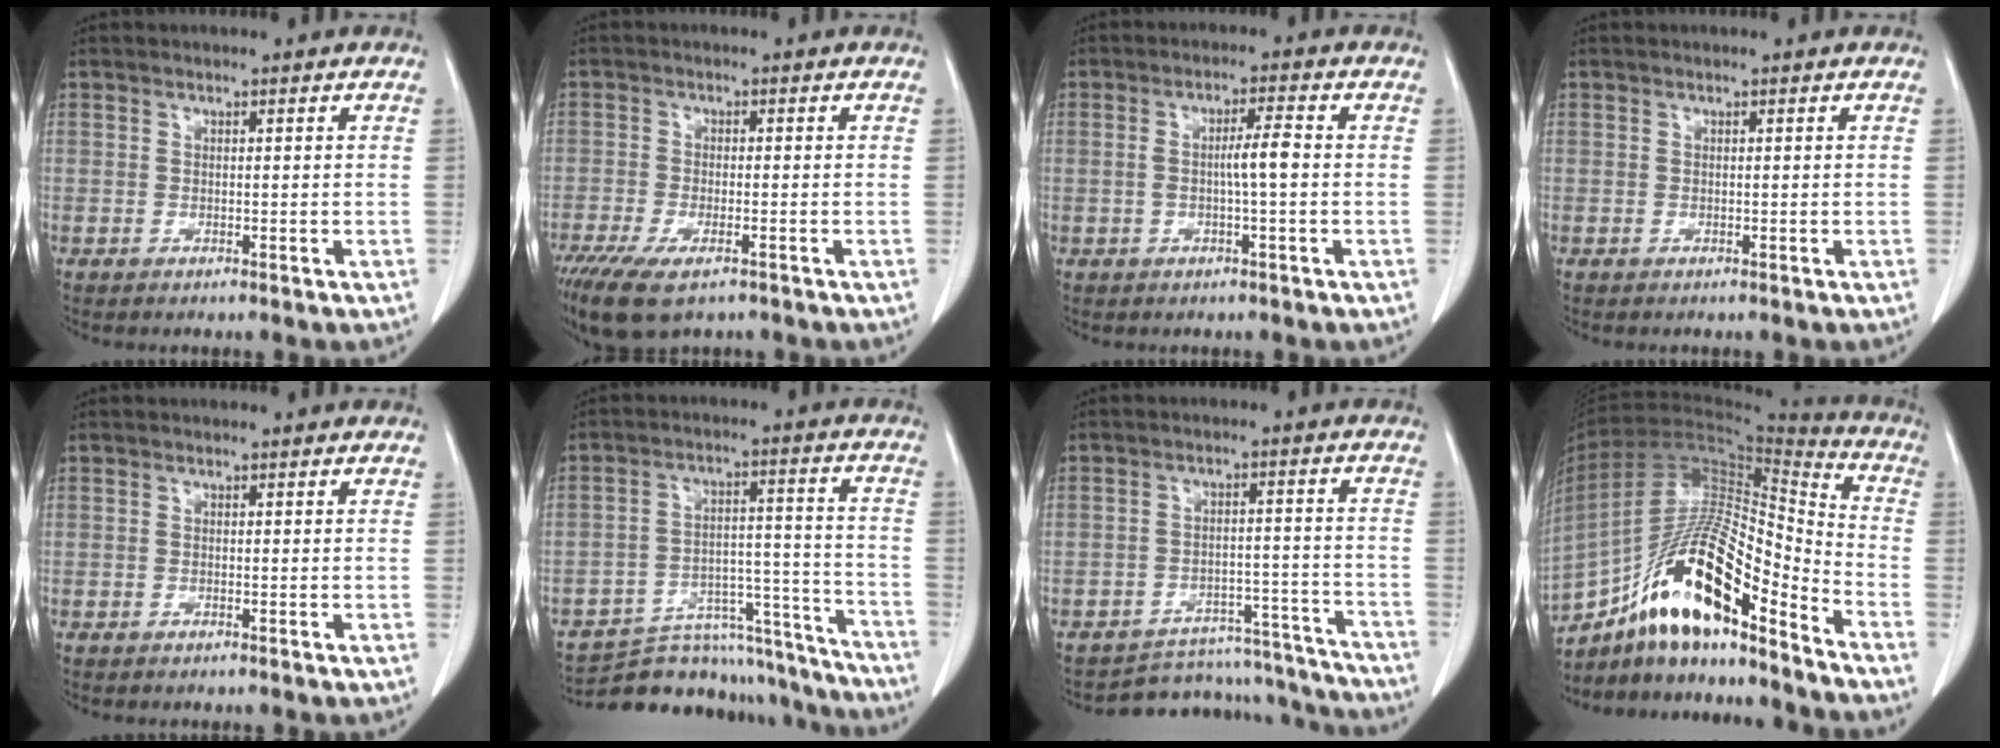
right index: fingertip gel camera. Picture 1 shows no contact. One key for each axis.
{"total": 10.2, "fx": -6.9, "fy": 3.4, "fz": 6.7, "tx": -0.121, "ty": -0.023, "tz": -0.112}
{"total": 3.9, "fx": -0.3, "fy": 0.1, "fz": 3.9, "tx": -0.067, "ty": 0.006, "tz": -0.005}
{"total": 0.0}
{"total": 0.0}
{"total": 21.0, "fx": -19.9, "fy": 5.3, "fz": 3.9, "tx": -0.041, "ty": 0.045, "tz": -0.276}
{"total": 15.8, "fx": -15.3, "fy": 3.6, "fz": 0.7, "tx": 0.003, "ty": 0.044, "tz": -0.194}
{"total": 20.7, "fx": -13.6, "fy": 3.9, "fz": 15.0, "tx": -0.283, "ty": 0.003, "tz": -0.240}